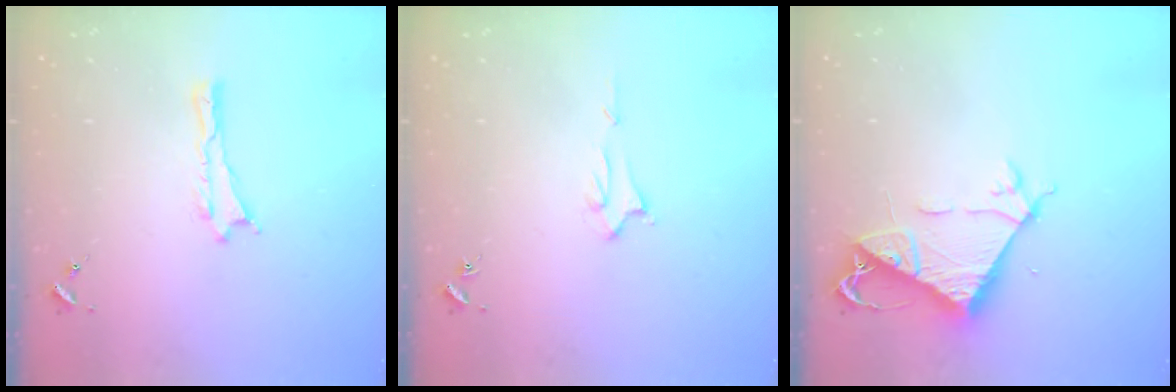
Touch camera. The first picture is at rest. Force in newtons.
{"total": 1.4, "press": 1.4, "slide": 0.2}
{"total": 7.5, "press": 7.5, "slide": 0.1}